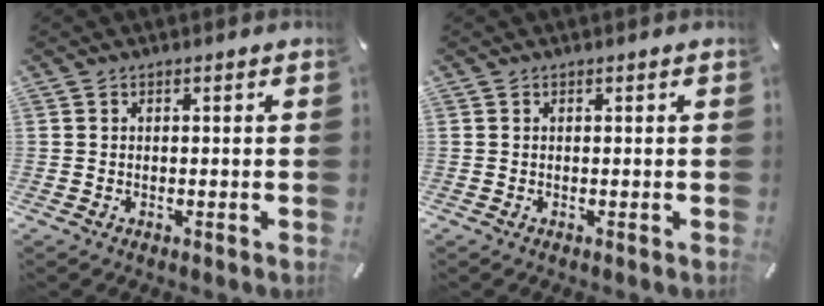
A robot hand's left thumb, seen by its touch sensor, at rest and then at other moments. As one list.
[{"total": 0.0}]